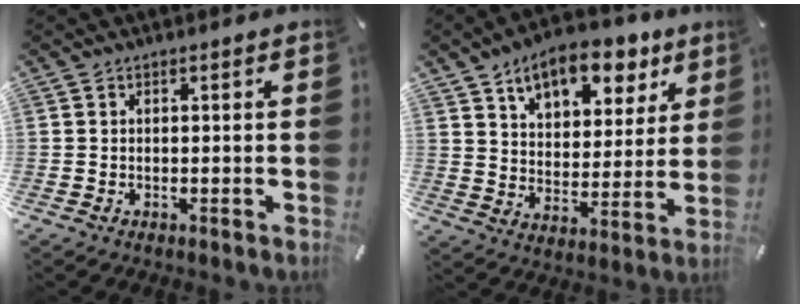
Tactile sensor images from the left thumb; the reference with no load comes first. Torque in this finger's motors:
{"motor_torque": [2.48, 2.53, 1.43, -1.34, 0.15]}